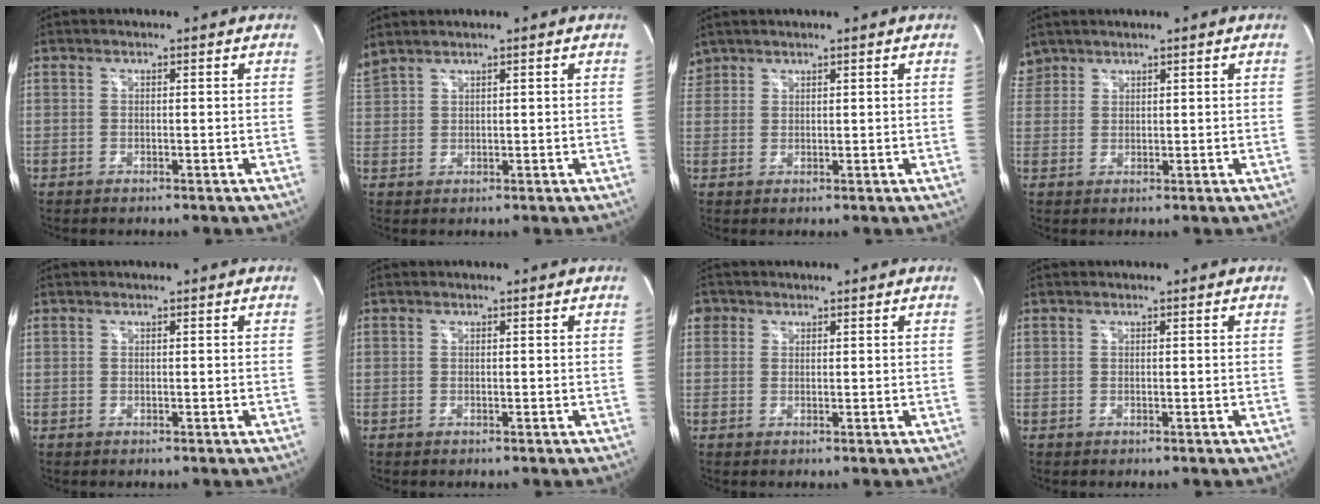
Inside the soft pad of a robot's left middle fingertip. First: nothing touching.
{"total": 3.0, "force": [2.7, 0.0, 1.1], "torque": [-0.043, 0.023, 0.068]}
{"total": 2.2, "force": [1.9, 1.1, -0.2], "torque": [0.003, 0.013, 0.039]}
{"total": 2.9, "force": [2.5, 1.4, -0.3], "torque": [0.006, 0.013, 0.053]}
{"total": 0.0}
{"total": 0.0}
{"total": 2.0, "force": [0.9, 1.7, 0.2], "torque": [0.007, 0.009, 0.012]}
{"total": 0.0}